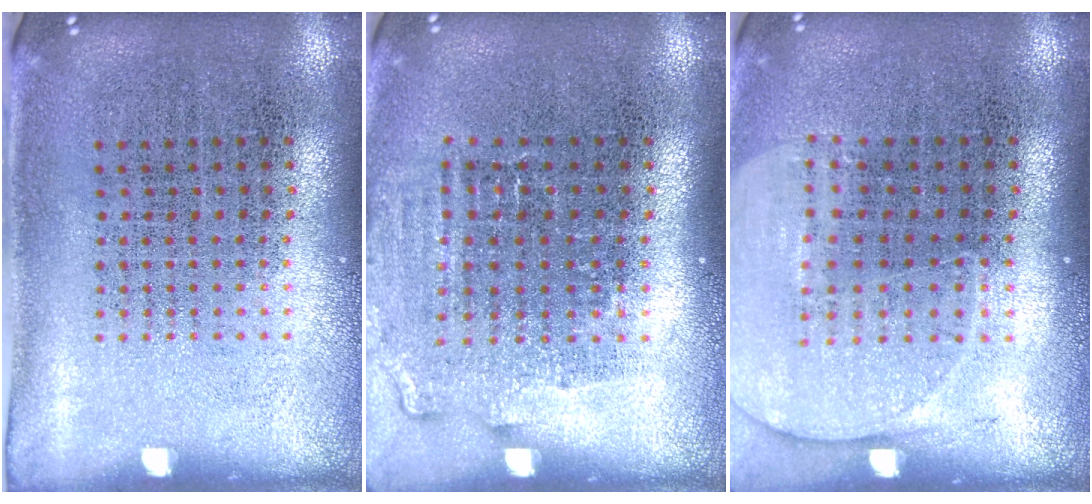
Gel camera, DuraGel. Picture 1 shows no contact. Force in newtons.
{"total": 1.3, "press": 1.1, "slide": 0.6}
{"total": 1.4, "press": 1.3, "slide": 0.6}